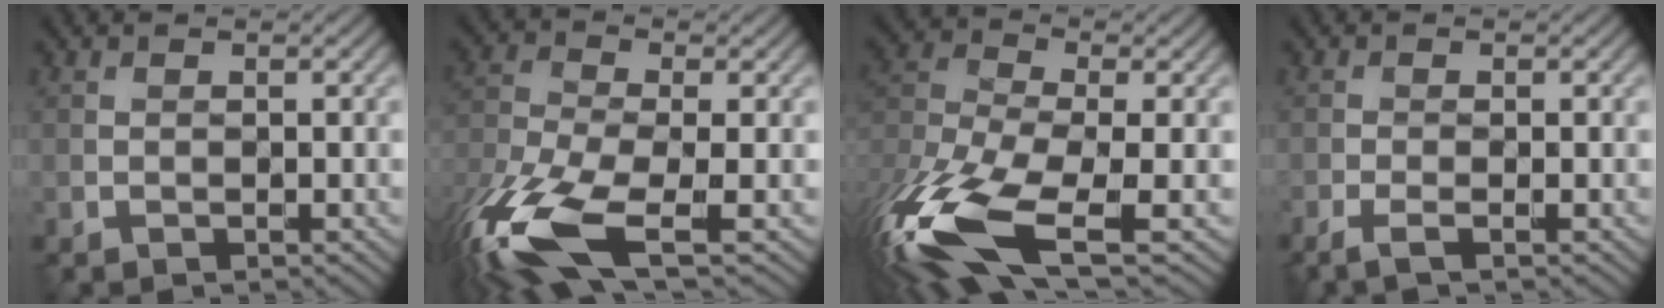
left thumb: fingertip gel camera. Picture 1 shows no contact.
{"total": 12.9, "force": [-6.2, 5.3, 10.0], "torque": [-0.242, -0.025, -0.131]}
{"total": 15.1, "force": [-7.3, 6.0, 11.7], "torque": [-0.294, -0.022, -0.148]}
{"total": 1.7, "force": [-0.8, 0.2, 1.4], "torque": [-0.037, -0.001, -0.026]}